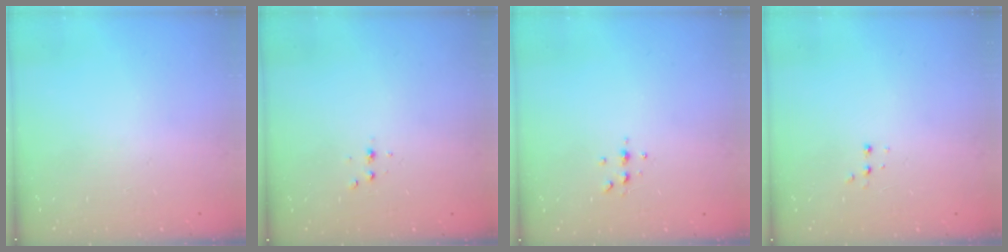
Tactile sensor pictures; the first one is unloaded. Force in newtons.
{"total": 2.3, "press": 2.3, "slide": 0.3}
{"total": 4.4, "press": 4.3, "slide": 0.5}
{"total": 3.3, "press": 3.2, "slide": 0.7}